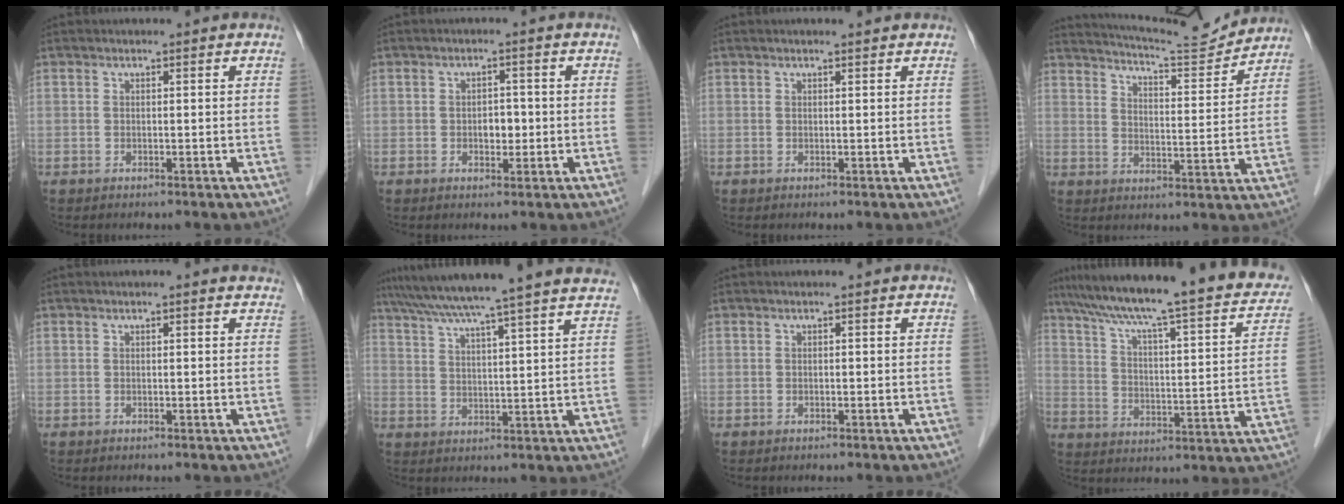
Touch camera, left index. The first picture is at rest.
{"total": 2.5, "force": [-0.4, 1.6, 1.9], "torque": [-0.026, 0.005, -0.003]}
{"total": 0.9, "force": [0.8, 0.0, 0.4], "torque": [-0.009, 0.004, 0.013]}
{"total": 12.1, "force": [11.9, -0.2, 2.2], "torque": [-0.043, -0.009, 0.171]}
{"total": 1.5, "force": [1.2, 0.2, 0.8], "torque": [-0.011, 0.007, 0.007]}
{"total": 20.9, "force": [18.3, -1.5, 9.9], "torque": [-0.171, -0.002, 0.246]}
{"total": 0.0}
{"total": 27.7, "force": [22.1, 4.1, 16.1], "torque": [-0.248, 0.004, 0.291]}